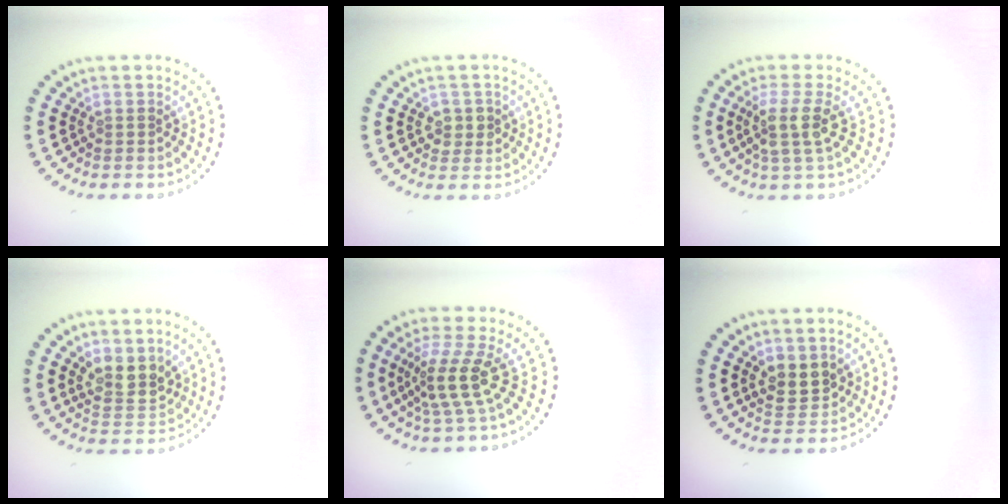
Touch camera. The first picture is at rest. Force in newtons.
{"total": 1.8, "press": 1.8, "slide": 0.2}
{"total": 3.0, "press": 2.3, "slide": 1.9}
{"total": 3.2, "press": 3.0, "slide": 1.3}
{"total": 3.8, "press": 2.7, "slide": 2.7}
{"total": 2.7, "press": 2.5, "slide": 0.9}